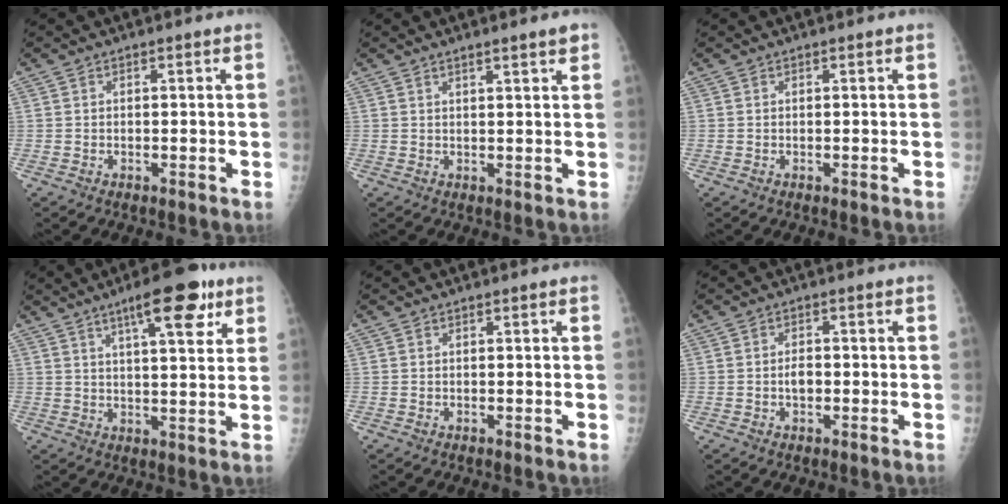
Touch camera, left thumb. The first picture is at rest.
{"total": 2.9, "force": [2.0, 0.1, 2.0], "torque": [-0.029, -0.009, 0.031]}
{"total": 0.0}
{"total": 11.6, "force": [6.6, 3.3, 9.0], "torque": [-0.113, -0.024, 0.094]}
{"total": 0.0}
{"total": 2.4, "force": [-0.6, 1.5, 1.8], "torque": [-0.025, 0.008, -0.011]}